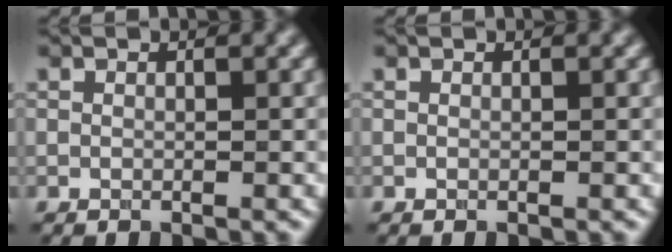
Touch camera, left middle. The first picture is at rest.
{"total": 0.0}